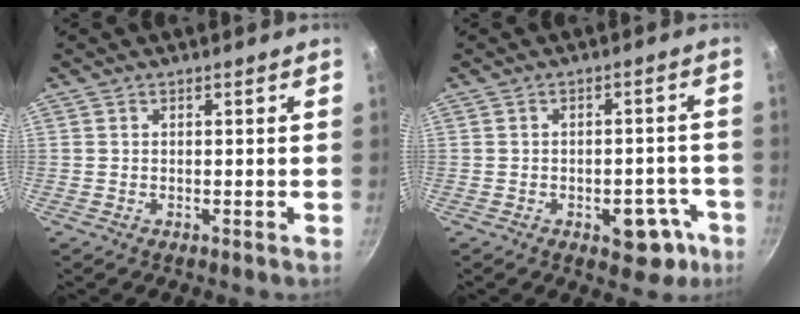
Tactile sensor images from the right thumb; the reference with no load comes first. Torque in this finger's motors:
{"motor_torque": [2.67, 2.34, 0.36, -0.54, 0.08]}